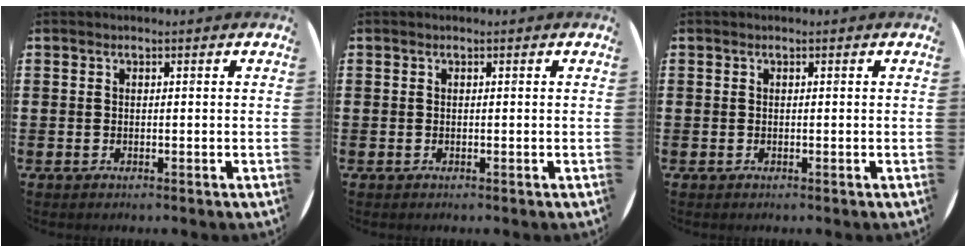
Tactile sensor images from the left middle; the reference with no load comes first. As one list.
[{"total": 0.0}, {"total": 0.0}]